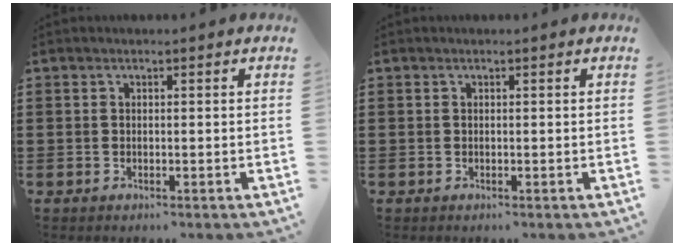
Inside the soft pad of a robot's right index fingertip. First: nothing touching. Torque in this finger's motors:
{"motor_torque": [-0.06, 0.01, 0.00, -0.01]}